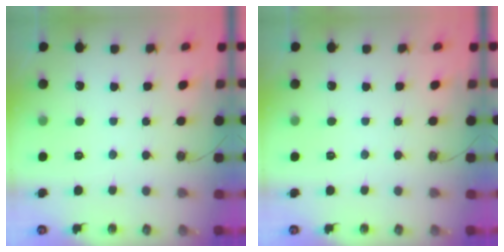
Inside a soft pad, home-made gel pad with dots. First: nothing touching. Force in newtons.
{"total": 0.0}